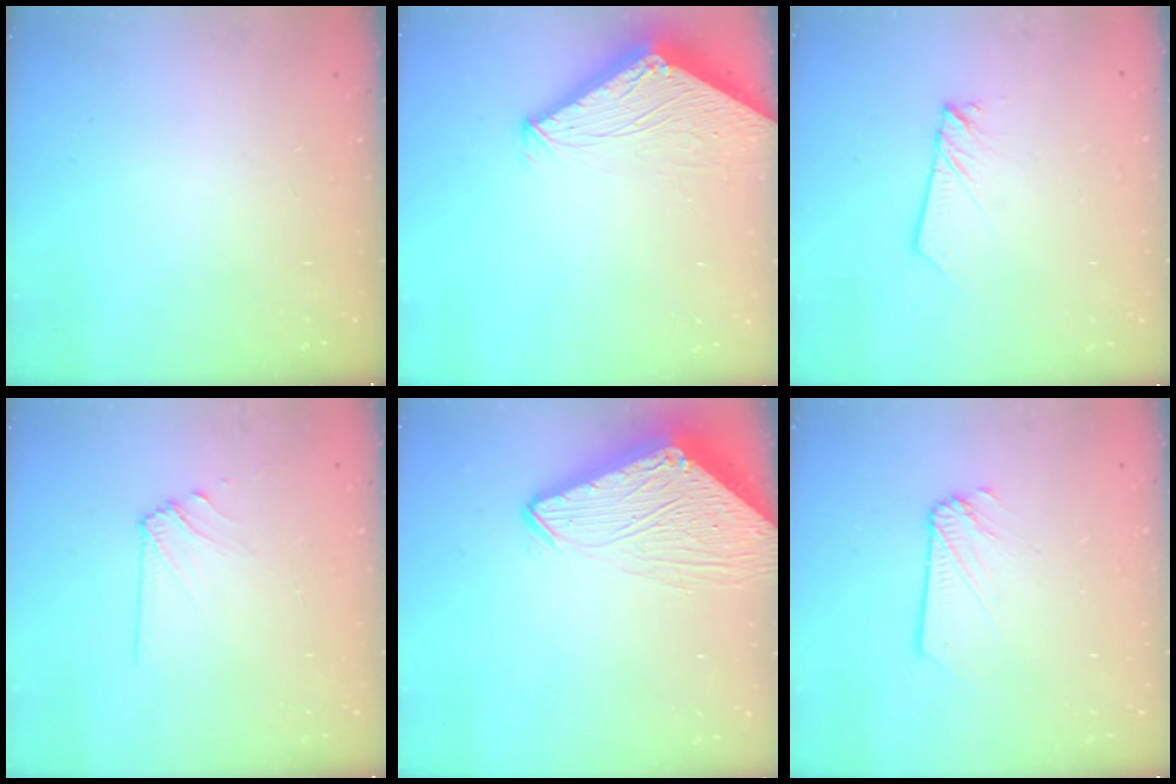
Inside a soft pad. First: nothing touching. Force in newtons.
{"total": 4.7, "press": 4.7, "slide": 0.1}
{"total": 2.0, "press": 2.0, "slide": 0.2}
{"total": 6.2, "press": 6.2, "slide": 0.9}
{"total": 8.0, "press": 8.0, "slide": 0.7}
{"total": 2.1, "press": 2.1, "slide": 0.3}